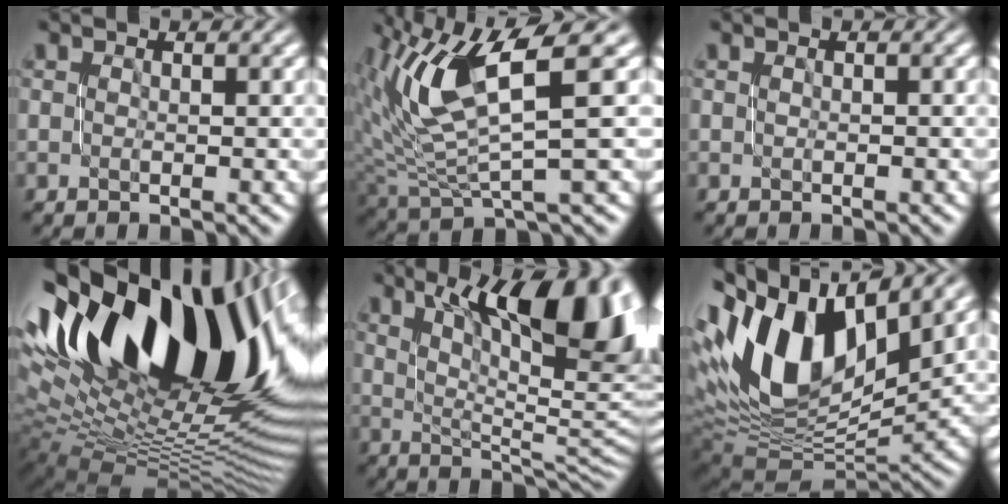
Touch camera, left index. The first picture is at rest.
{"total": 8.9, "force": [3.3, 2.4, 7.9], "torque": [-0.165, 0.003, 0.072]}
{"total": 0.0}
{"total": 20.4, "force": [7.2, 11.2, 15.5], "torque": [-0.274, 0.031, 0.122]}
{"total": 13.4, "force": [6.7, 4.3, 10.8], "torque": [-0.133, 0.002, 0.113]}
{"total": 14.7, "force": [4.6, 8.3, 11.3], "torque": [-0.229, 0.016, 0.080]}